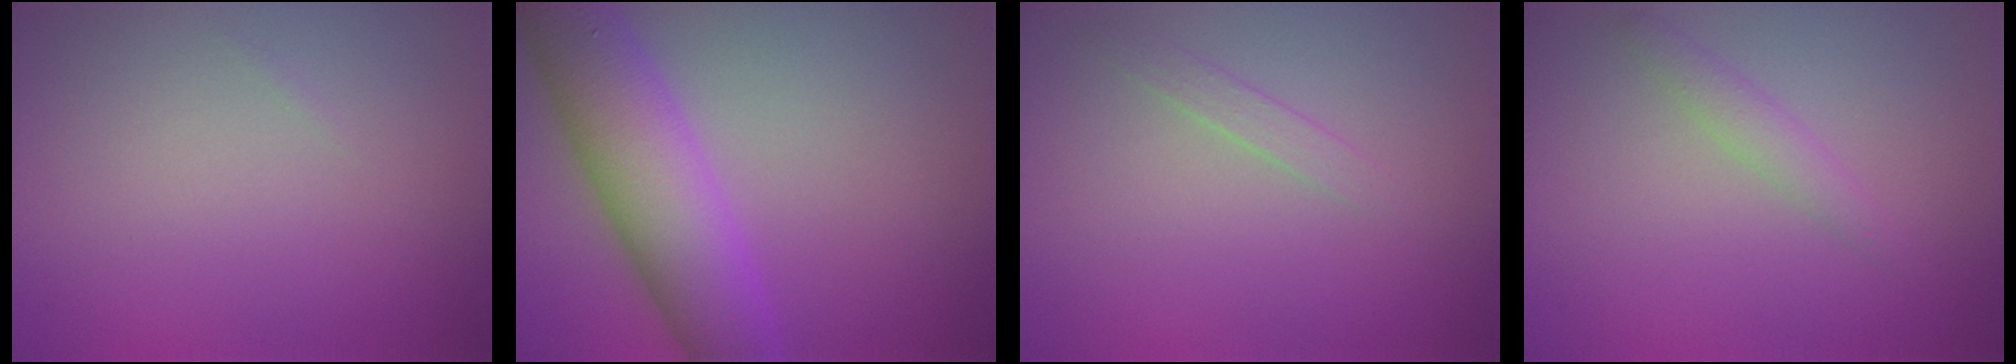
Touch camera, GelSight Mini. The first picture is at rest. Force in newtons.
{"total": 7.4, "press": 7.4, "slide": 0.1}
{"total": 0.9, "press": 0.9, "slide": 0.1}
{"total": 1.4, "press": 1.4, "slide": 0.0}